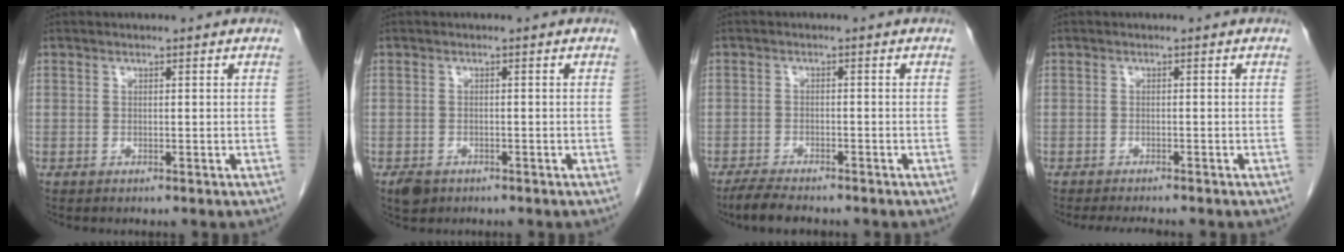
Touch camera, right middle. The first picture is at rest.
{"total": 2.3, "force": [-1.5, 1.5, 0.9], "torque": [-0.018, 0.000, -0.017]}
{"total": 4.7, "force": [-4.0, 0.9, 2.2], "torque": [-0.046, -0.014, -0.069]}
{"total": 3.9, "force": [-3.5, 0.4, 1.6], "torque": [-0.022, -0.011, -0.051]}